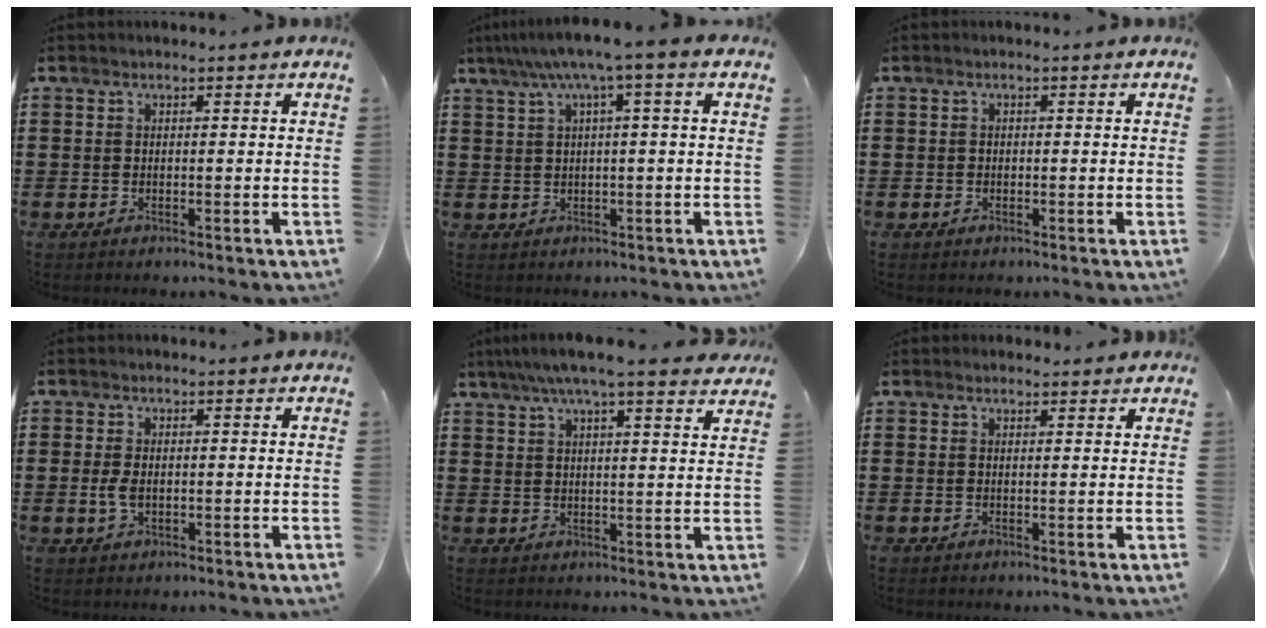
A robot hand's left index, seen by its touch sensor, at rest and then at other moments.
{"total": 5.3, "force": [1.8, -0.3, 4.9], "torque": [-0.098, -0.004, 0.027]}
{"total": 0.5, "force": [-0.2, 0.5, 0.2], "torque": [-0.005, 0.001, -0.003]}
{"total": 2.8, "force": [-0.2, 1.5, 2.3], "torque": [-0.060, -0.002, -0.008]}
{"total": 6.3, "force": [5.1, 0.3, 3.5], "torque": [-0.083, -0.010, 0.090]}
{"total": 1.2, "force": [1.0, 0.5, 0.2], "torque": [-0.005, 0.004, 0.021]}